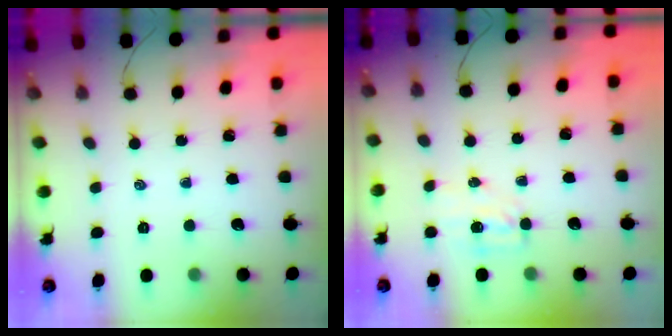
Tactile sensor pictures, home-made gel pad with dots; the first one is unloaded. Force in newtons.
{"total": 3.7, "press": 3.5, "slide": 1.0}